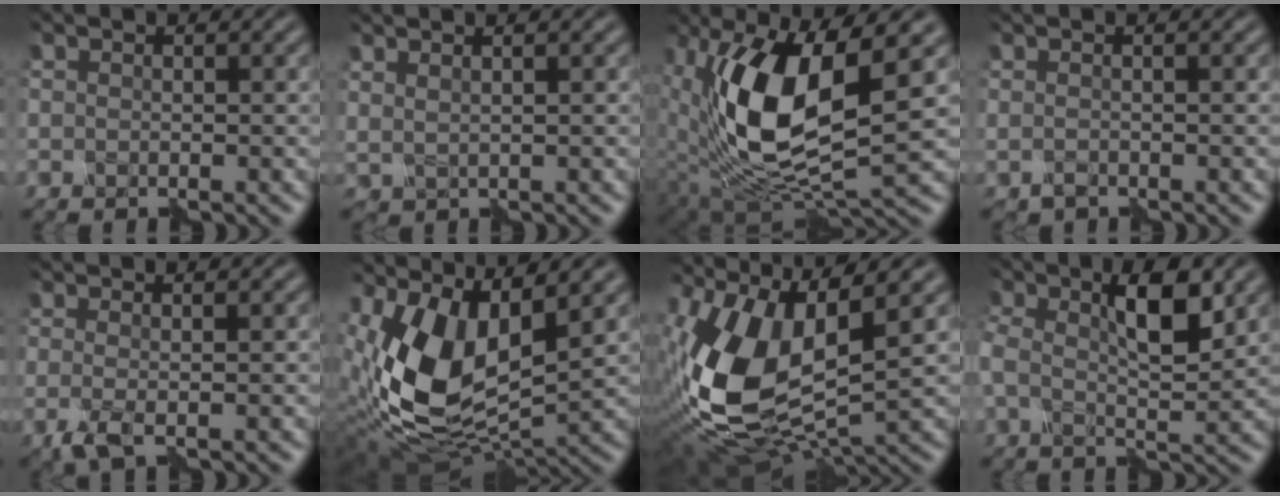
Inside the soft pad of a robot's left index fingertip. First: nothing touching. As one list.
[{"total": 2.4, "force": [1.6, 0.7, 1.7], "torque": [-0.016, 0.002, 0.016]}, {"total": 11.2, "force": [1.4, 4.9, 9.9], "torque": [-0.198, -0.001, 0.026]}, {"total": 1.0, "force": [-0.1, 0.1, 1.0], "torque": [-0.018, 0.003, -0.003]}, {"total": 2.4, "force": [-0.4, 0.4, 2.4], "torque": [-0.039, 0.003, -0.010]}, {"total": 11.1, "force": [2.3, 6.0, 9.1], "torque": [-0.210, -0.022, 0.052]}, {"total": 11.5, "force": [2.1, 5.6, 9.8], "torque": [-0.227, -0.016, 0.046]}, {"total": 5.9, "force": [1.2, 2.2, 5.3], "torque": [-0.099, 0.006, 0.018]}]